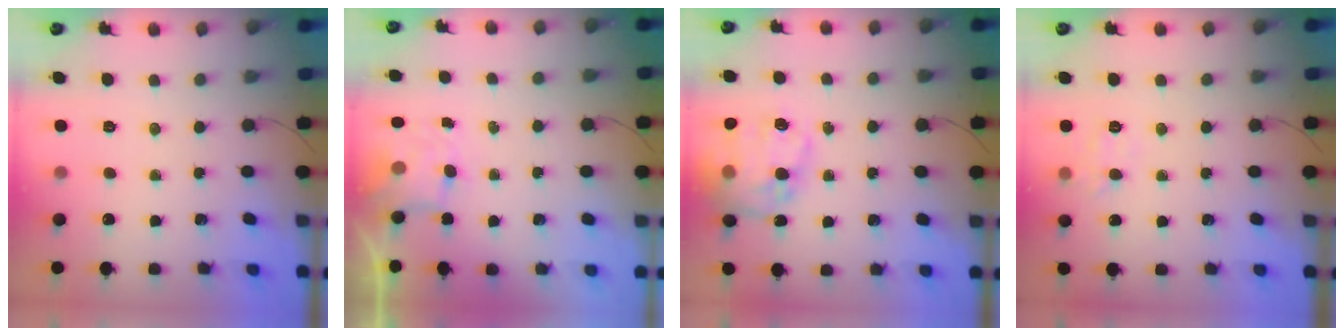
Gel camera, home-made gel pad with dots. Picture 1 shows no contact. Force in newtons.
{"total": 3.7, "press": 3.6, "slide": 0.9}
{"total": 20.5, "press": 20.2, "slide": 3.4}
{"total": 6.4, "press": 6.3, "slide": 1.0}